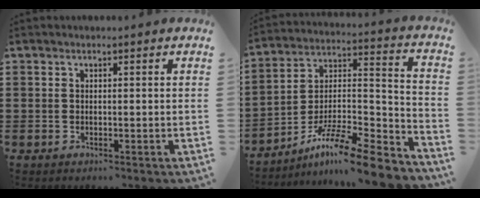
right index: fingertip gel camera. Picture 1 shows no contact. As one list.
[{"total": 11.1, "force": [-9.0, 0.8, 6.4], "torque": [-0.101, 0.010, -0.172]}]